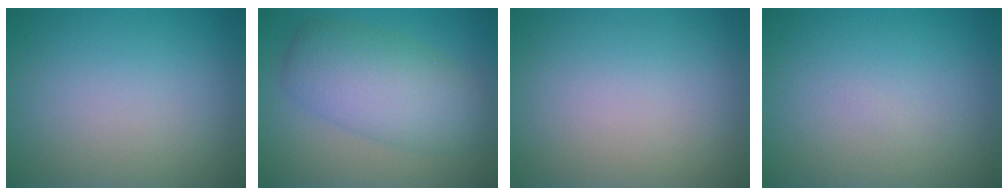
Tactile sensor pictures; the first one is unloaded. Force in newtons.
{"total": 6.3, "press": 6.3, "slide": 0.2}
{"total": 0.0}
{"total": 0.0}